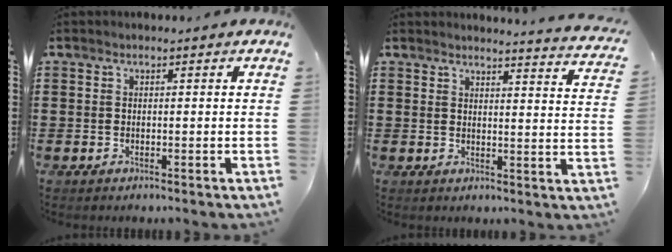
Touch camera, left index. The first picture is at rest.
{"total": 3.4, "force": [3.2, -0.8, 0.5], "torque": [-0.016, -0.025, 0.054]}